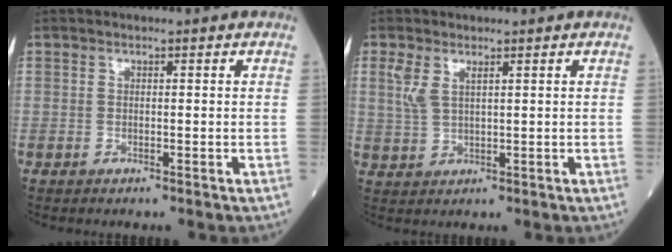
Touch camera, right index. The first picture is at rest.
{"total": 3.1, "force": [1.6, 1.1, 2.4], "torque": [-0.066, 0.013, 0.045]}